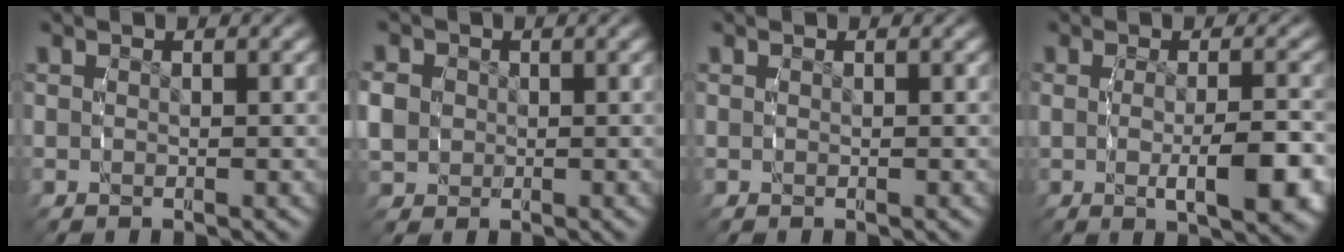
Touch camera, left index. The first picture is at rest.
{"total": 2.8, "force": [0.0, 2.5, 1.2], "torque": [-0.034, -0.008, 0.009]}
{"total": 0.0}
{"total": 5.1, "force": [-1.0, 1.4, 4.8], "torque": [-0.076, -0.015, -0.010]}